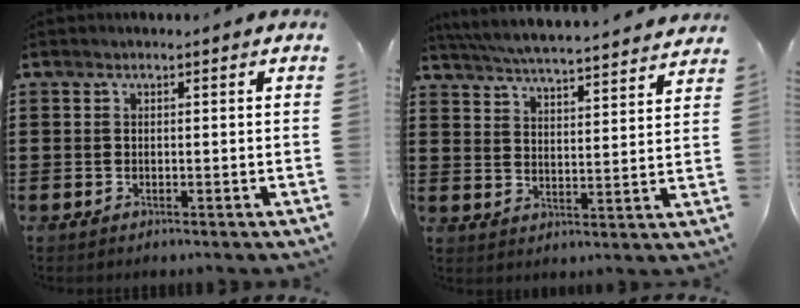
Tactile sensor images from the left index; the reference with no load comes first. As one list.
[{"total": 5.2, "force": [5.1, -0.6, 0.8], "torque": [-0.040, -0.041, 0.086]}]